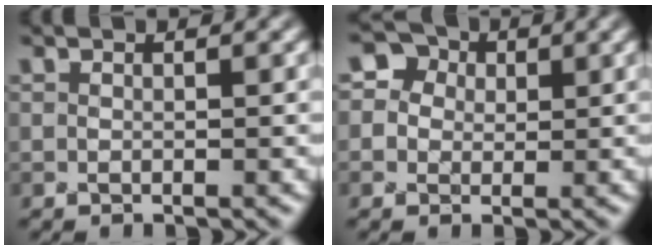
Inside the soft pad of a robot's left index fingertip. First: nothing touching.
{"total": 3.4, "force": [1.0, 3.1, 0.8], "torque": [-0.006, 0.008, 0.009]}